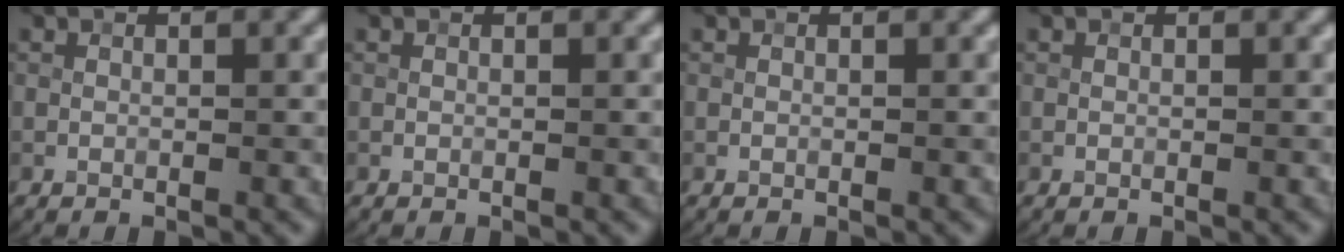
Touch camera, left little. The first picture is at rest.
{"total": 0.0}
{"total": 0.0}
{"total": 0.0}